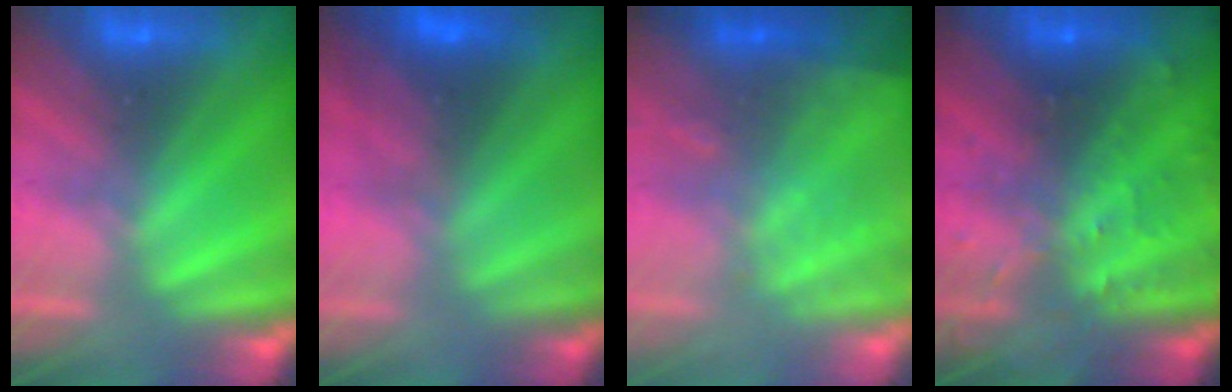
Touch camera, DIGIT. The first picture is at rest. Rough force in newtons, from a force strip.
{"total": 2.9}
{"total": 2.6}
{"total": 7.3}